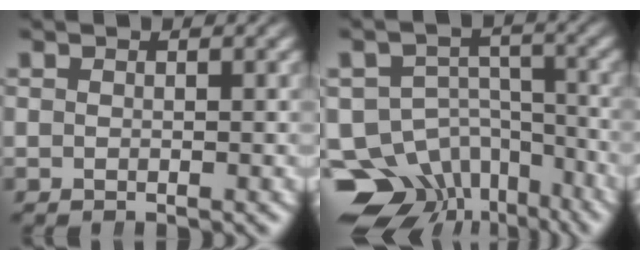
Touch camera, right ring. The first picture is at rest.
{"total": 16.3, "force": [-7.0, 13.1, 6.6], "torque": [-0.130, -0.073, -0.101]}